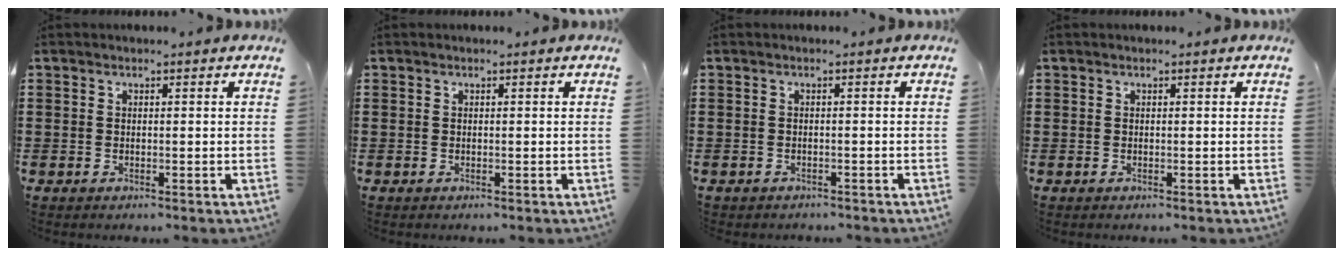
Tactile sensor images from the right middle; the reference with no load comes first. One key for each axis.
{"total": 0.0}
{"total": 0.6, "fx": -0.6, "fy": 0.1, "fz": 0.0, "tx": -0.002, "ty": 0.000, "tz": -0.013}
{"total": 0.0}